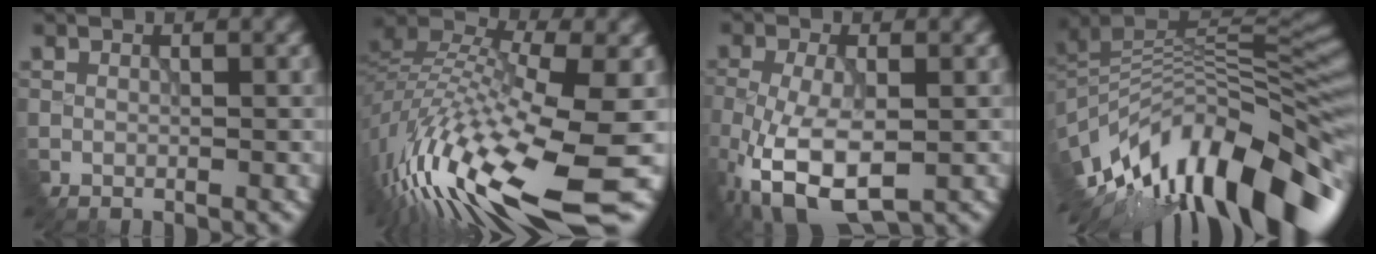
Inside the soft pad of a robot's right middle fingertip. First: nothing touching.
{"total": 15.0, "force": [-6.8, 4.2, 12.7], "torque": [-0.269, 0.014, -0.123]}
{"total": 7.9, "force": [-3.2, 3.5, 6.3], "torque": [-0.154, -0.013, -0.048]}
{"total": 14.3, "force": [-6.3, 5.9, 11.3], "torque": [-0.199, 0.018, -0.107]}